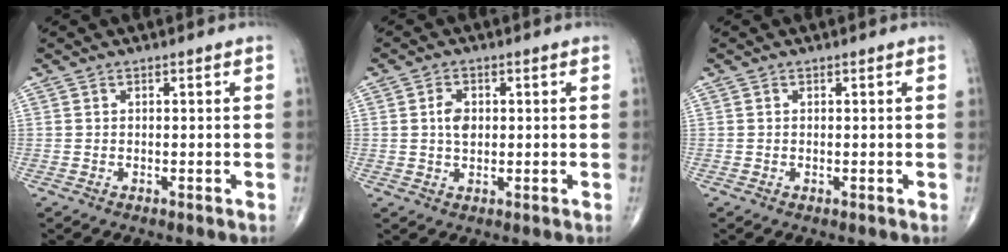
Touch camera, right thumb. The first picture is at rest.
{"total": 4.2, "force": [0.5, 2.6, 3.3], "torque": [-0.058, 0.000, 0.008]}
{"total": 0.0}